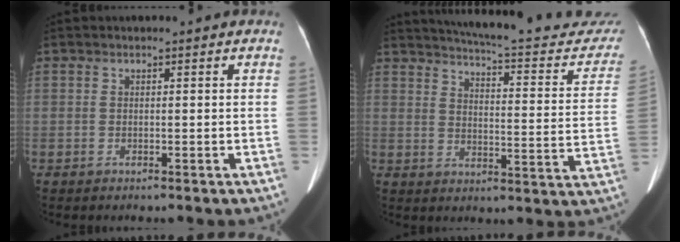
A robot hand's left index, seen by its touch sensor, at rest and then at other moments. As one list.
[{"total": 24.6, "force": [22.4, 4.5, 9.3], "torque": [-0.123, -0.059, 0.259]}]